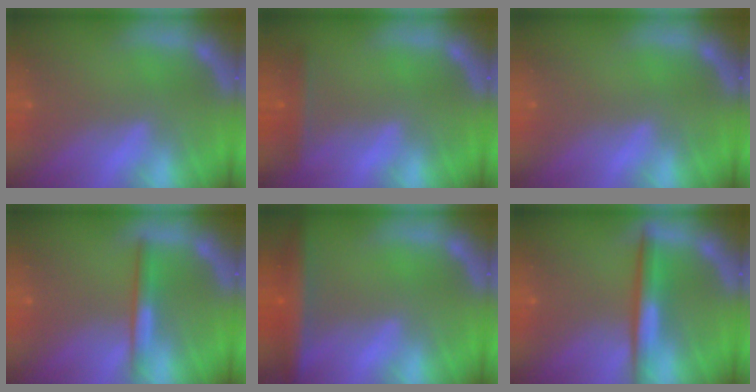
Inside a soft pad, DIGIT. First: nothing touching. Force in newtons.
{"total": 1.9}
{"total": 0.0}
{"total": 2.5}
{"total": 5.0}
{"total": 4.0}